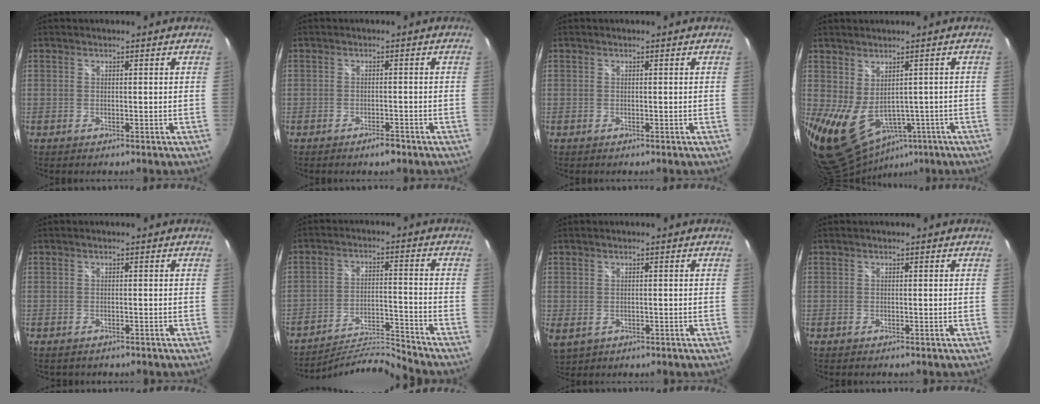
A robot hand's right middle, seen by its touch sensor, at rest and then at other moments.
{"total": 2.4, "force": [-1.8, 0.9, 1.2], "torque": [-0.025, -0.002, -0.027]}
{"total": 0.0}
{"total": 13.0, "force": [-3.4, 9.2, 8.4], "torque": [-0.177, -0.035, -0.021]}
{"total": 1.3, "force": [-1.1, 0.7, 0.3], "torque": [-0.012, -0.004, -0.015]}
{"total": 9.2, "force": [-9.0, -1.9, 0.1], "torque": [-0.016, 0.012, -0.161]}
{"total": 4.4, "force": [-0.8, 3.4, 2.7], "torque": [-0.053, -0.012, -0.009]}
{"total": 0.0}